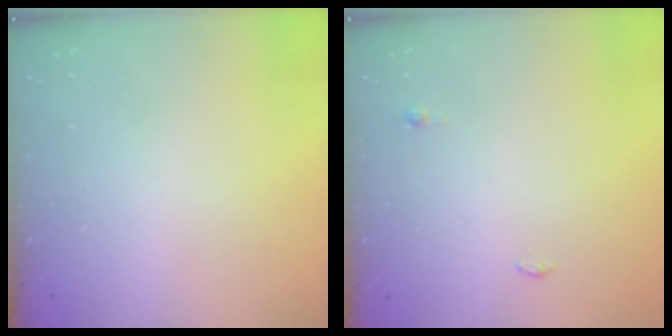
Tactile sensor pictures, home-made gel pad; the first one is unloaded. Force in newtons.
{"total": 7.6, "press": 3.3, "slide": 6.8}